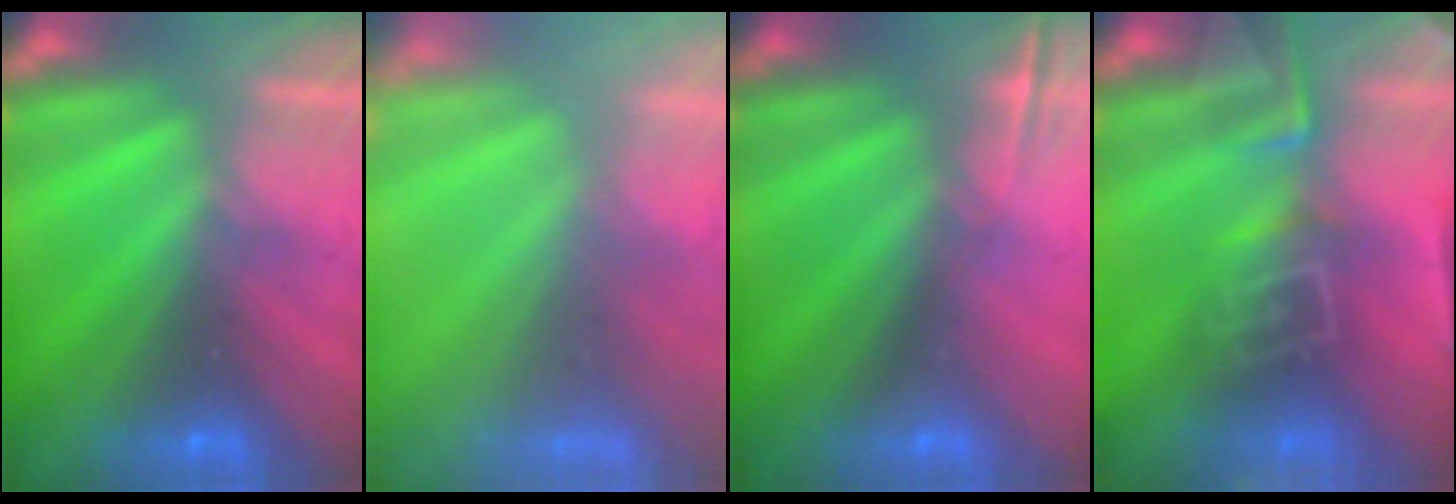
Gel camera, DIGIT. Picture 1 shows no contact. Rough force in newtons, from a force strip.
{"total": 6.9}
{"total": 1.8}
{"total": 8.9}